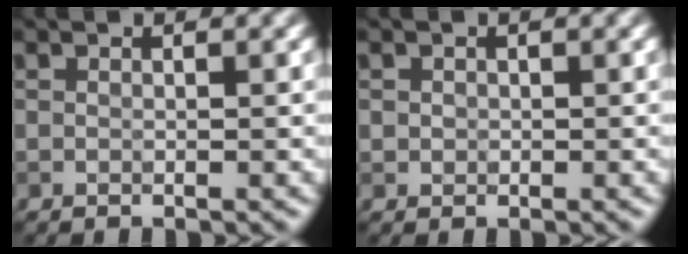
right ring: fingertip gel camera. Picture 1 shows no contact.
{"total": 0.6, "force": [0.0, 0.6, 0.1], "torque": [0.004, -0.003, 0.001]}